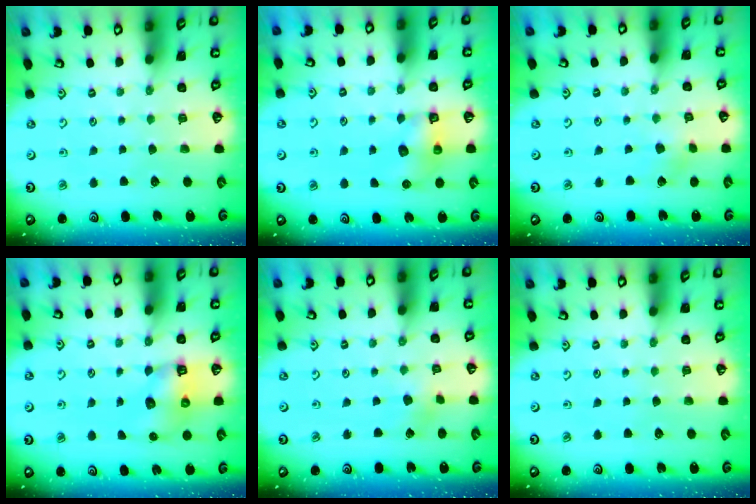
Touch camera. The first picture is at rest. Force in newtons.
{"total": 6.2, "press": 6.2, "slide": 0.2}
{"total": 2.9, "press": 2.8, "slide": 0.3}
{"total": 6.4, "press": 6.4, "slide": 0.4}
{"total": 3.6, "press": 3.5, "slide": 0.6}
{"total": 0.0}